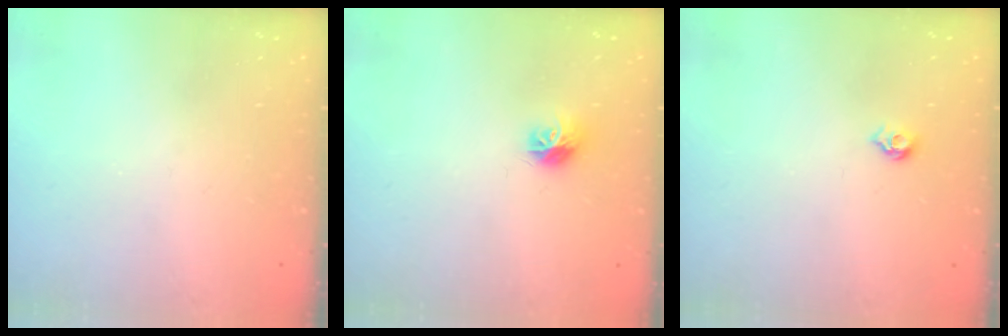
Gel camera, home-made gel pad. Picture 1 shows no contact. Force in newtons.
{"total": 7.7, "press": 7.7, "slide": 0.2}
{"total": 5.0, "press": 4.9, "slide": 0.8}